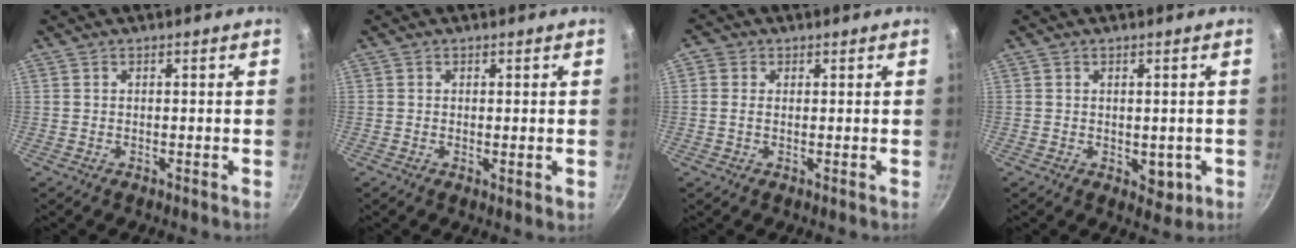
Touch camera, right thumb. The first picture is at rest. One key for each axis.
{"total": 1.3, "fx": 0.1, "fy": 0.5, "fz": 1.2, "tx": -0.020, "ty": -0.008, "tz": -0.001}
{"total": 4.3, "fx": 0.0, "fy": 2.4, "fz": 3.5, "tx": -0.082, "ty": 0.009, "tz": -0.009}
{"total": 3.9, "fx": -0.6, "fy": 2.7, "fz": 2.8, "tx": -0.022, "ty": -0.002, "tz": -0.004}